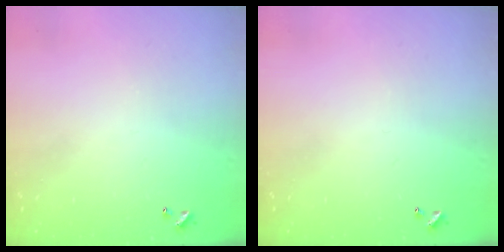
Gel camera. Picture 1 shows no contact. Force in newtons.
{"total": 0.0}